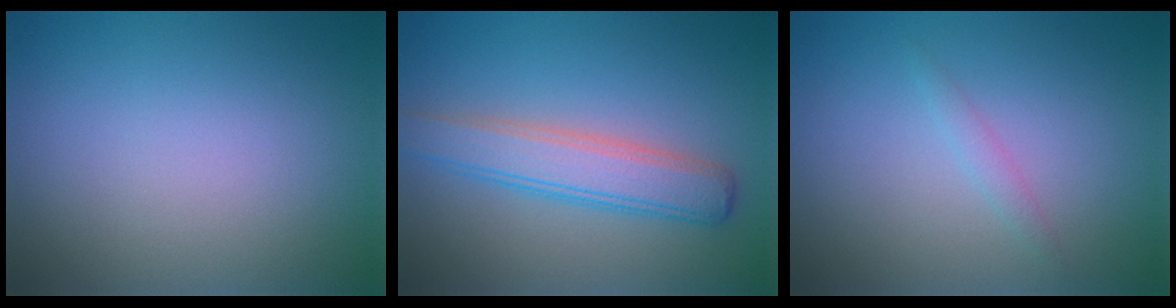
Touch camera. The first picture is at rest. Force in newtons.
{"total": 4.2, "press": 4.2, "slide": 0.1}
{"total": 0.9, "press": 0.8, "slide": 0.0}